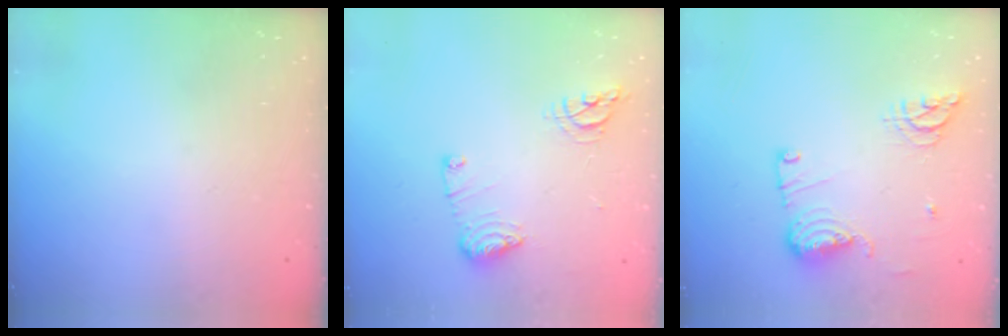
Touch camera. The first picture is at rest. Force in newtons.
{"total": 10.5, "press": 10.5, "slide": 1.0}
{"total": 12.4, "press": 12.2, "slide": 2.3}